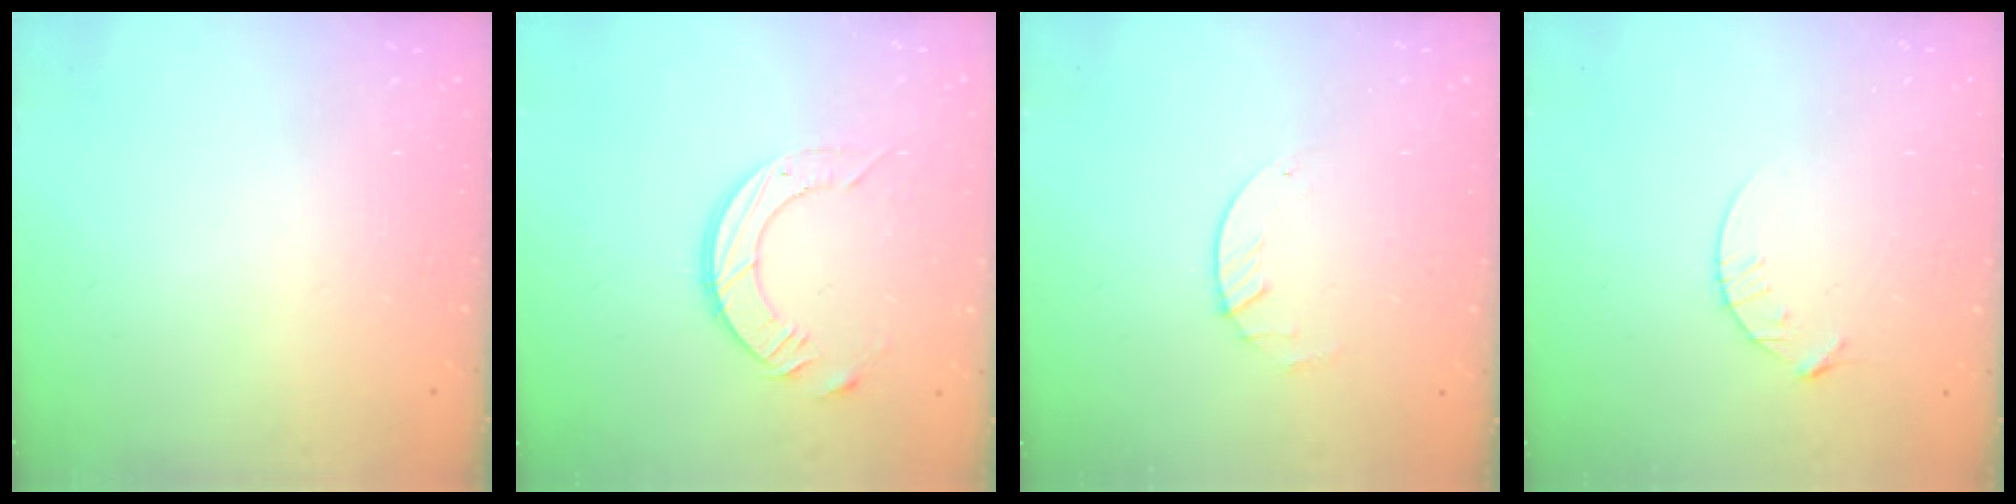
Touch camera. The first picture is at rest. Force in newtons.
{"total": 10.4, "press": 10.3, "slide": 0.9}
{"total": 1.8, "press": 1.8, "slide": 0.2}
{"total": 4.8, "press": 4.8, "slide": 0.6}